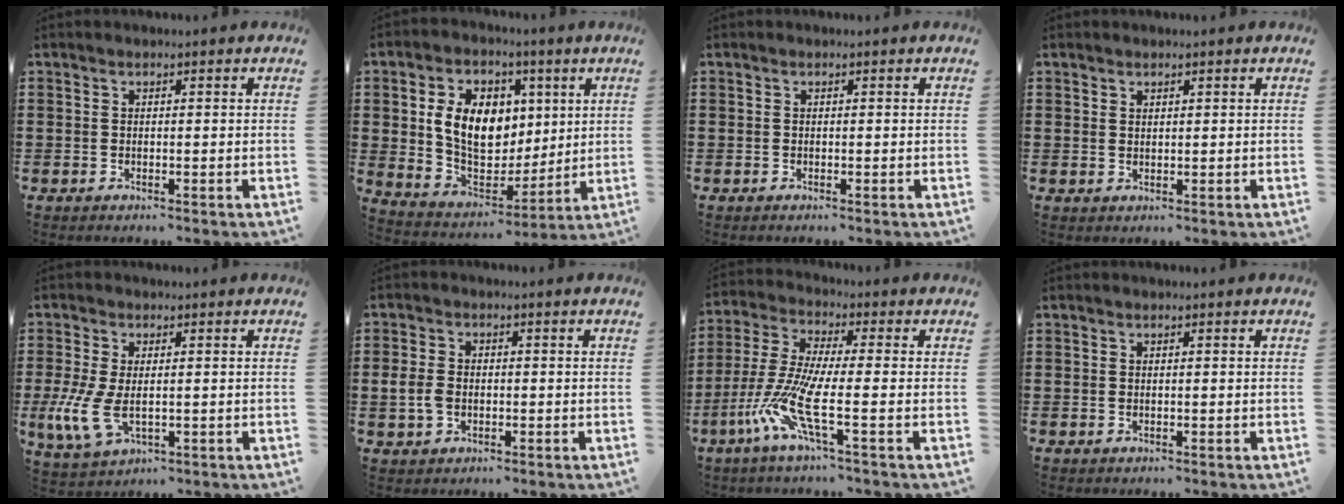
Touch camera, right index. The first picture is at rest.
{"total": 11.3, "force": [2.6, 8.1, 7.4], "torque": [-0.164, 0.010, 0.043]}
{"total": 0.0}
{"total": 1.0, "force": [0.8, 0.5, 0.1], "torque": [-0.004, 0.003, 0.016]}
{"total": 7.1, "force": [-0.9, 3.7, 6.0], "torque": [-0.147, -0.012, -0.017]}
{"total": 3.3, "force": [-0.6, 2.4, 2.3], "torque": [-0.067, -0.003, -0.017]}
{"total": 10.6, "force": [-4.0, 1.9, 9.6], "torque": [-0.239, -0.022, -0.088]}
{"total": 0.0}